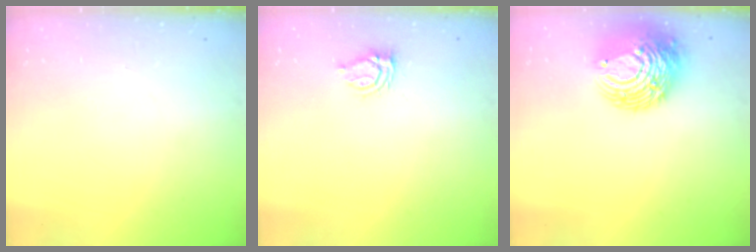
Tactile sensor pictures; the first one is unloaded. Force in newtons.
{"total": 5.0, "press": 4.9, "slide": 0.7}
{"total": 13.3, "press": 13.2, "slide": 1.2}